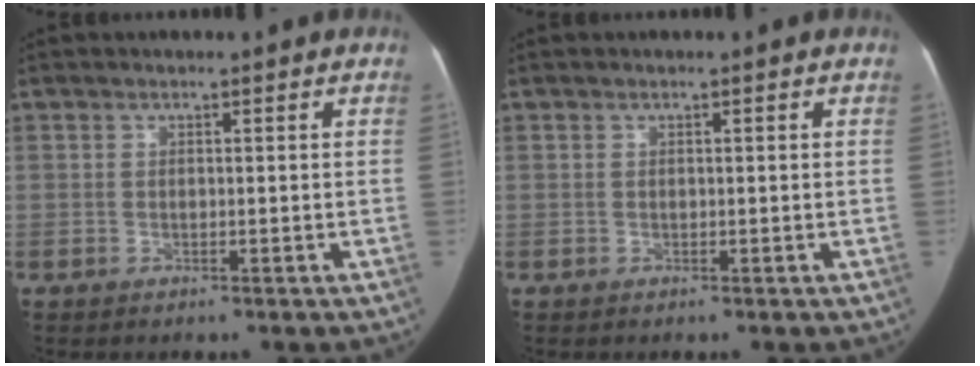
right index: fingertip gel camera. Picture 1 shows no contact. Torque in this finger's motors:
{"motor_torque": [-0.02, 0.02, -0.01, 0.00]}